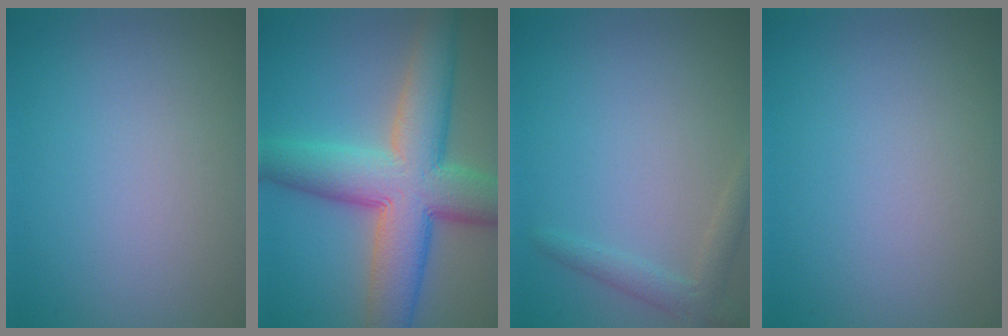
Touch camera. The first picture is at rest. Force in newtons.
{"total": 11.2, "press": 11.2, "slide": 0.2}
{"total": 2.0, "press": 2.0, "slide": 0.1}
{"total": 0.0}